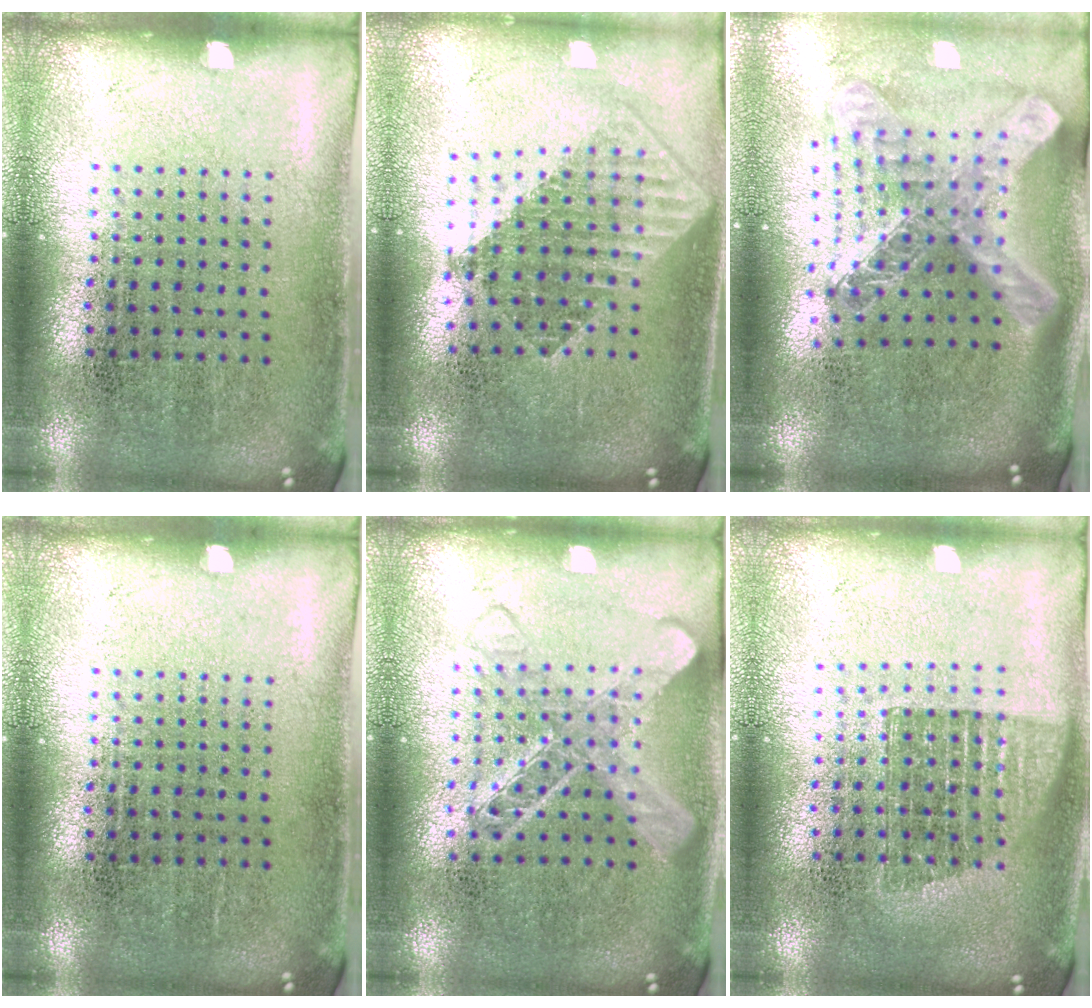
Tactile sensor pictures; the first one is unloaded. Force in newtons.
{"total": 1.8, "press": 1.5, "slide": 1.0}
{"total": 2.8, "press": 2.0, "slide": 2.0}
{"total": 0.0}
{"total": 2.8, "press": 2.7, "slide": 0.5}
{"total": 1.4, "press": 1.2, "slide": 0.7}